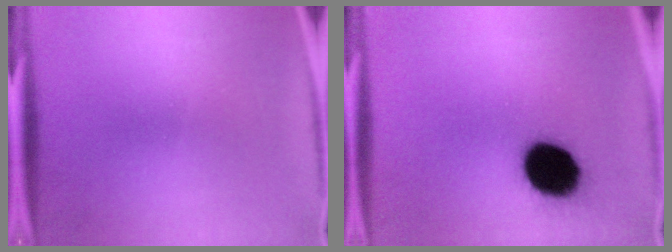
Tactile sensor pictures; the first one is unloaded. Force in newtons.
{"total": 16.6}